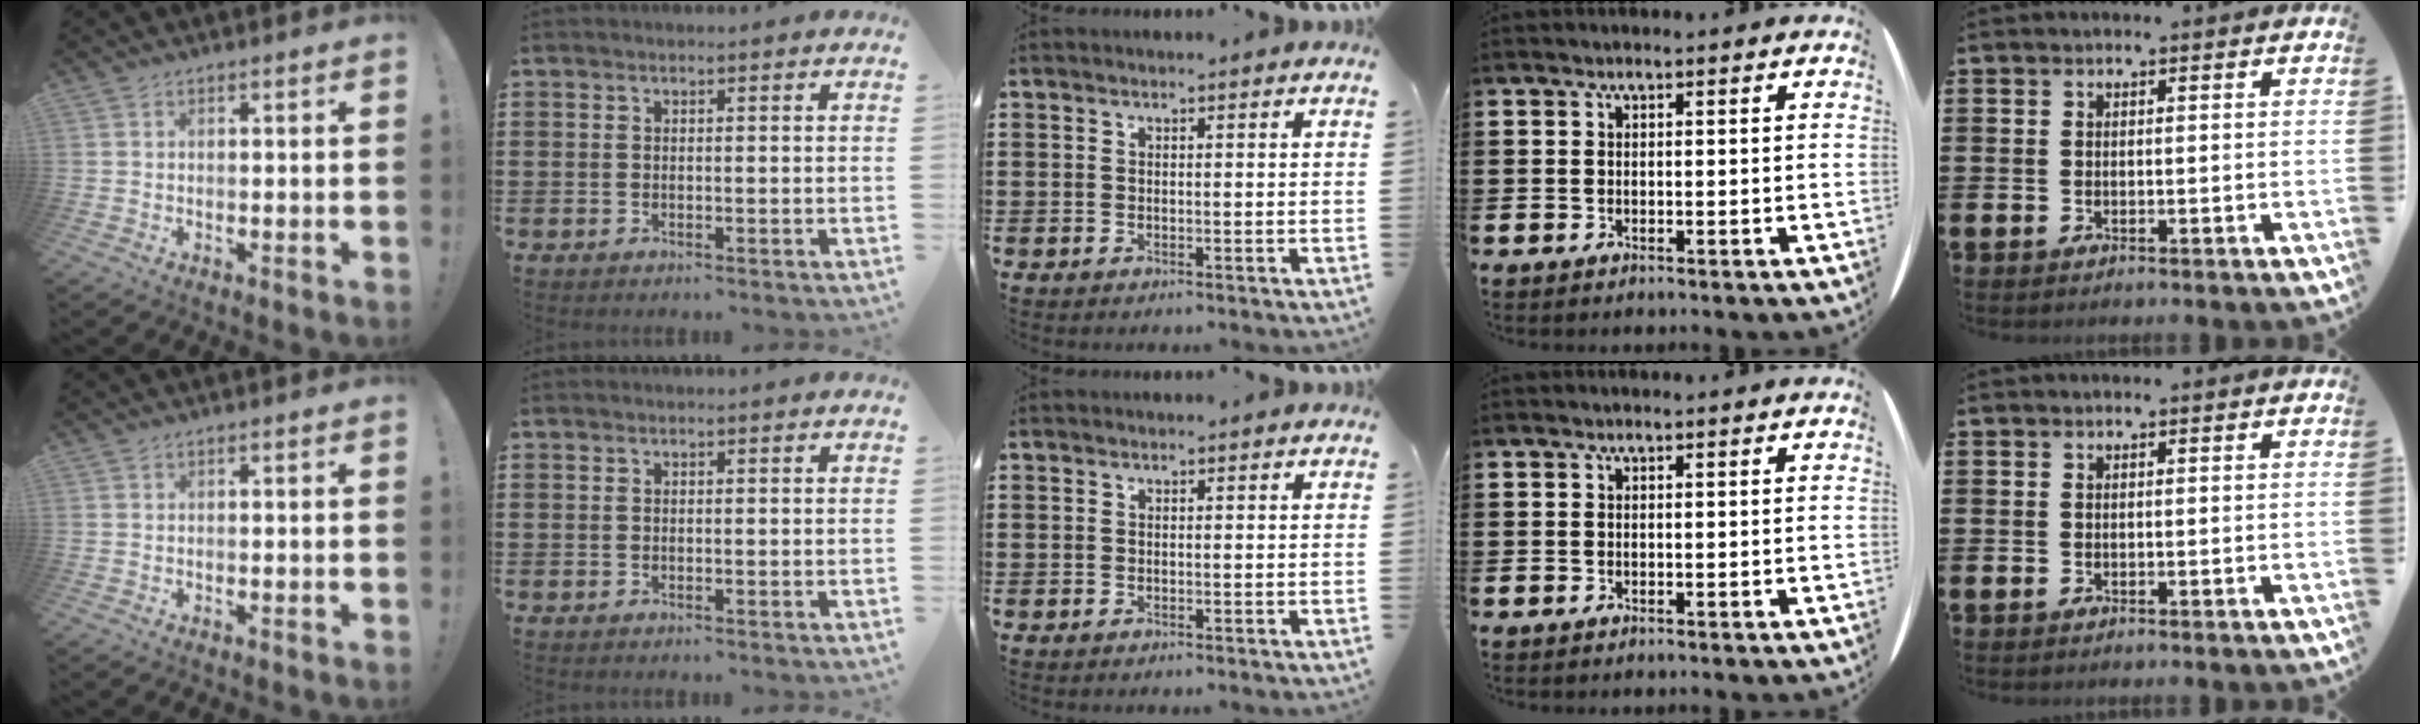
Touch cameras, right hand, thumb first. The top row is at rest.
{}